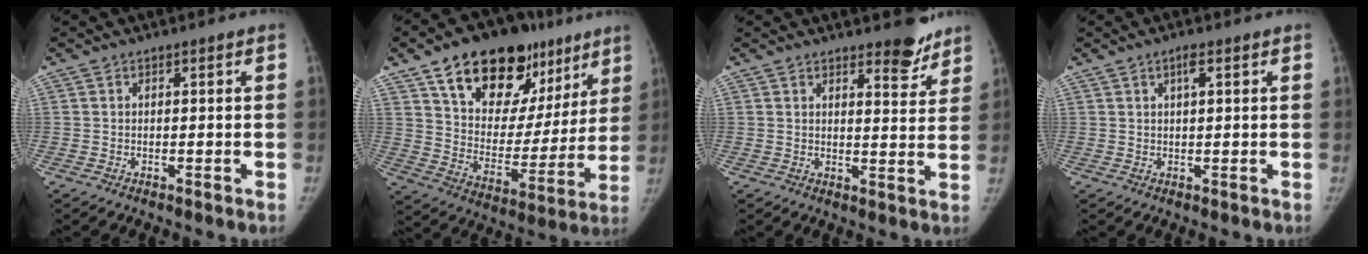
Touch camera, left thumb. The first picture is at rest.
{"total": 26.0, "force": [15.1, 15.1, 14.9], "torque": [-0.181, -0.025, 0.244]}
{"total": 6.1, "force": [4.9, 2.0, 3.0], "torque": [-0.012, -0.036, 0.065]}
{"total": 2.0, "force": [0.9, 0.7, 1.6], "torque": [-0.024, 0.002, 0.015]}